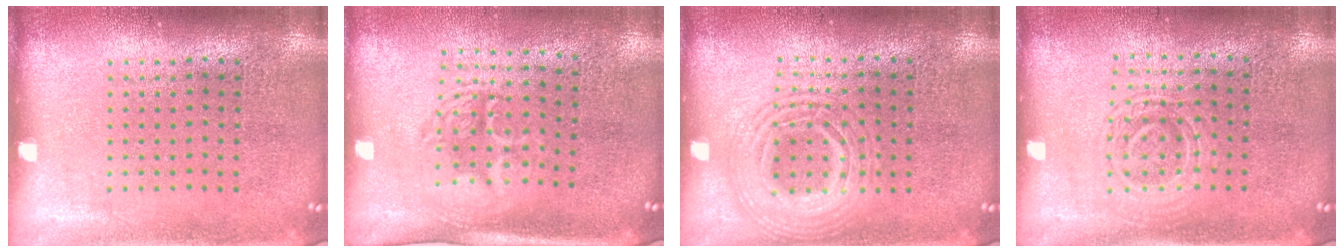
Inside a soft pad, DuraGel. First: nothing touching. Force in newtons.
{"total": 1.7, "press": 1.4, "slide": 1.0}
{"total": 2.8, "press": 2.8, "slide": 0.3}
{"total": 1.4, "press": 1.3, "slide": 0.4}